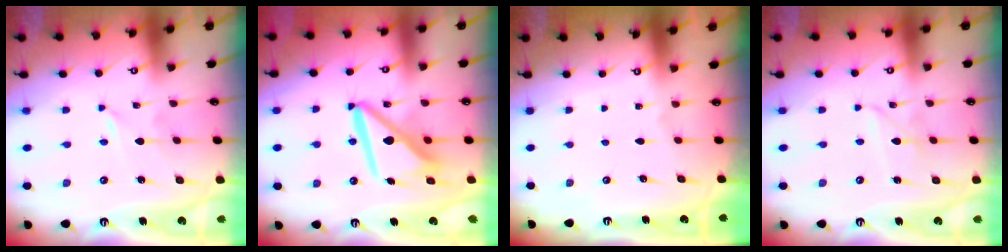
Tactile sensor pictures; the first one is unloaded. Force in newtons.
{"total": 12.4, "press": 12.4, "slide": 1.4}
{"total": 0.0}
{"total": 3.4, "press": 3.4, "slide": 0.2}